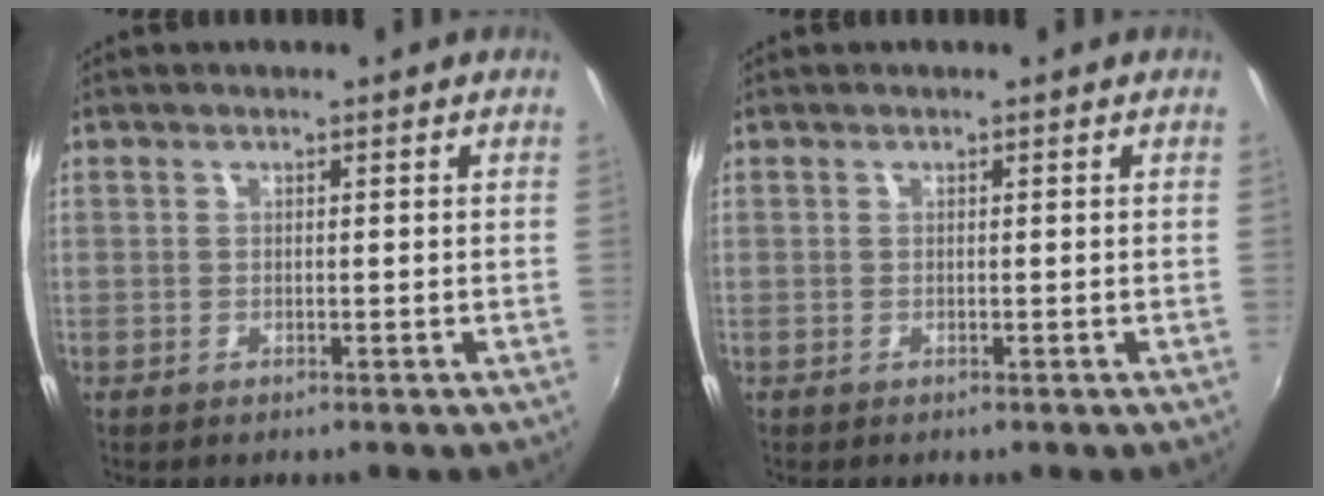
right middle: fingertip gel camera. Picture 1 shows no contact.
{"total": 0.0}